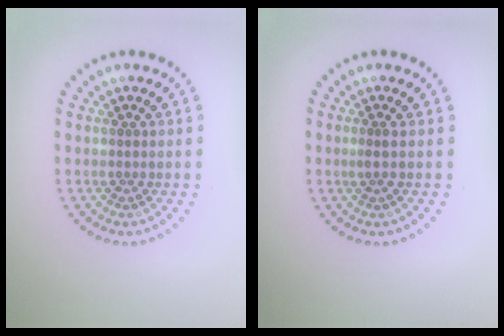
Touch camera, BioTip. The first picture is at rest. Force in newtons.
{"total": 0.7, "press": 0.4, "slide": 0.6}